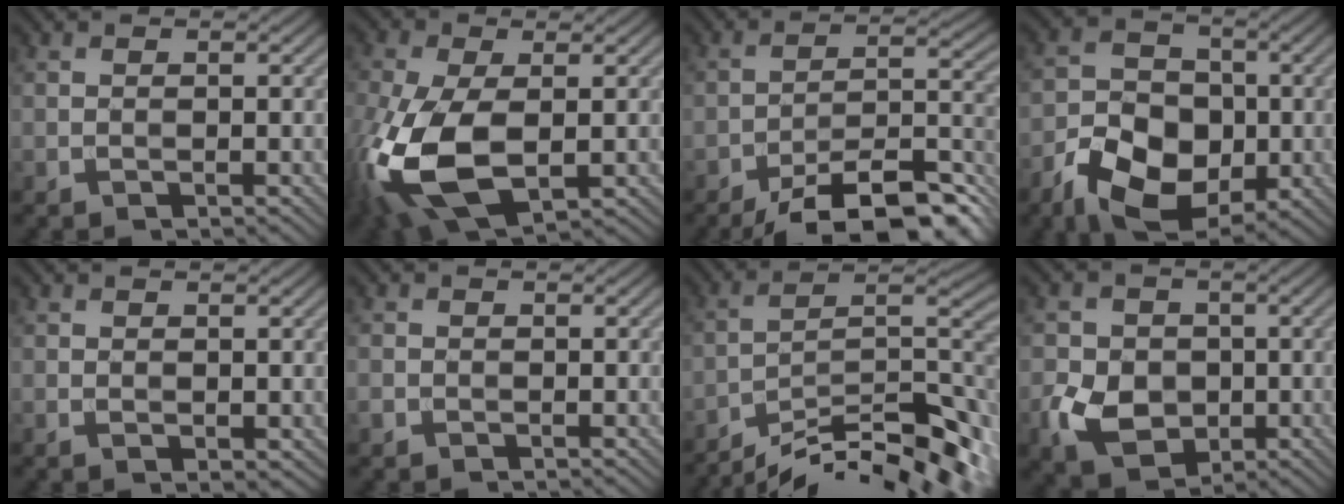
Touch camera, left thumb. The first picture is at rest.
{"total": 14.7, "force": [-3.0, 8.2, 11.9], "torque": [-0.308, -0.037, -0.044]}
{"total": 12.9, "force": [-9.7, 3.6, 7.7], "torque": [-0.119, -0.003, -0.152]}
{"total": 10.3, "force": [-4.0, 7.1, 6.2], "torque": [-0.126, -0.016, -0.080]}
{"total": 0.8, "force": [0.4, 0.4, 0.6], "torque": [-0.009, -0.004, 0.011]}
{"total": 1.1, "force": [-0.5, 0.9, 0.3], "torque": [-0.008, -0.006, -0.015]}
{"total": 14.9, "force": [-11.5, 3.0, 8.9], "torque": [-0.154, 0.006, -0.186]}
{"total": 7.0, "force": [-1.6, 5.7, 3.7], "torque": [-0.082, -0.013, -0.038]}